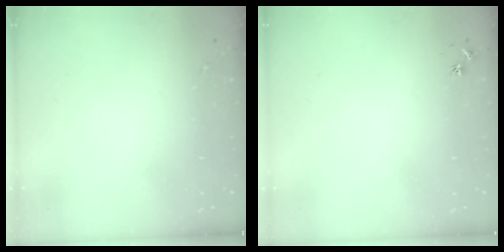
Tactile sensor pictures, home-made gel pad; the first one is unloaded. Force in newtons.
{"total": 3.3, "press": 3.3, "slide": 0.3}